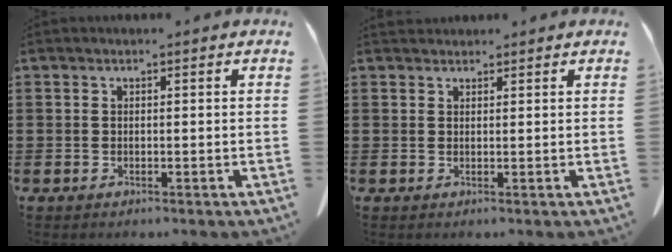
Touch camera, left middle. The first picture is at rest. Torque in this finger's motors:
{"motor_torque": [0.27, 0.24, 0.02, 0.02]}